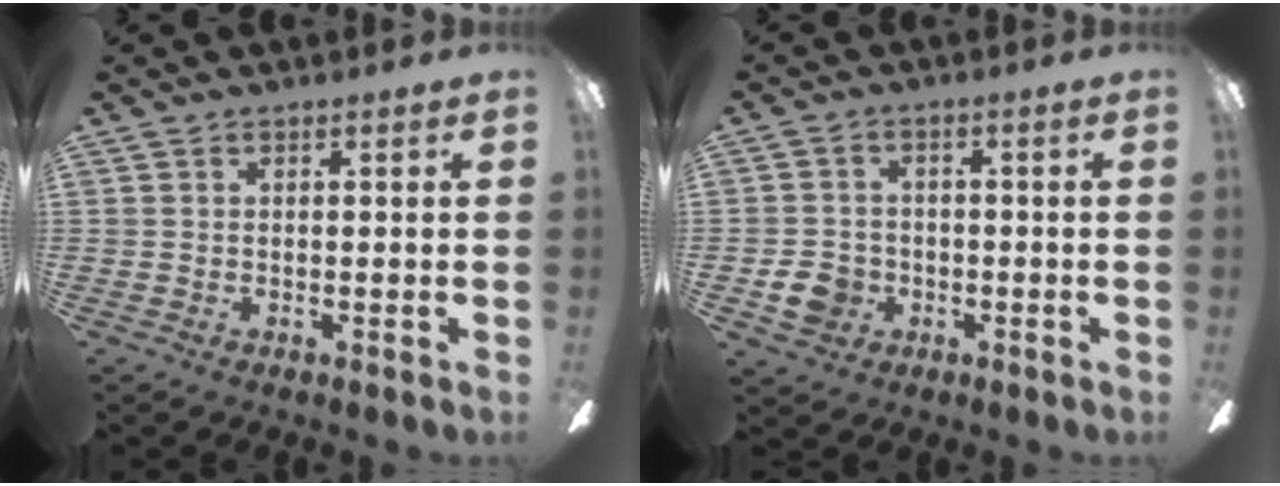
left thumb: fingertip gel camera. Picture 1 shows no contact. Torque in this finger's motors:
{"motor_torque": [-0.01, 0.02, -0.05, -0.04, 0.00]}